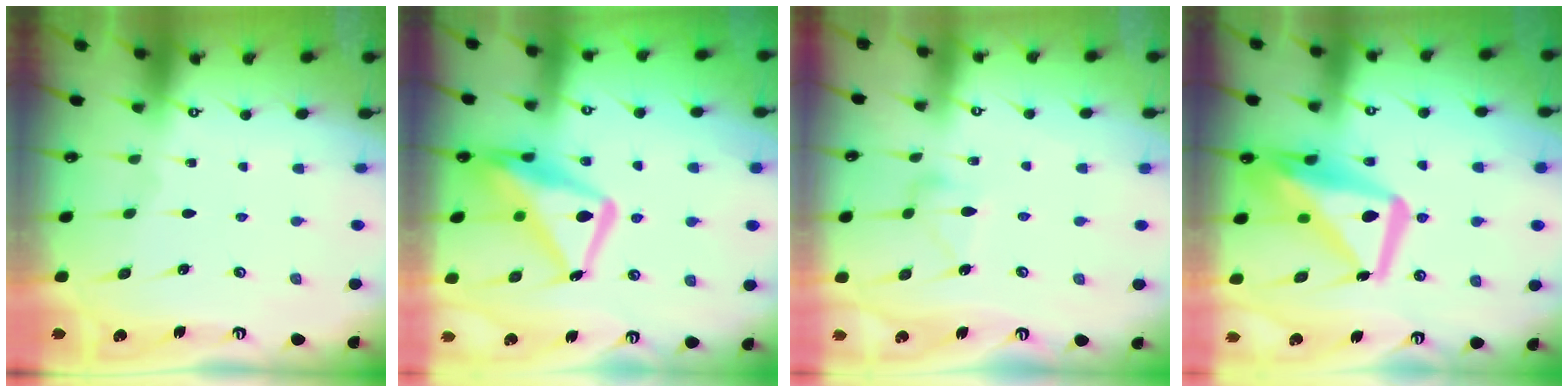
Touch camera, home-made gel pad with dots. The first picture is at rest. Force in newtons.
{"total": 17.2, "press": 17.1, "slide": 1.6}
{"total": 9.7, "press": 9.7, "slide": 0.5}
{"total": 15.4, "press": 15.4, "slide": 1.4}